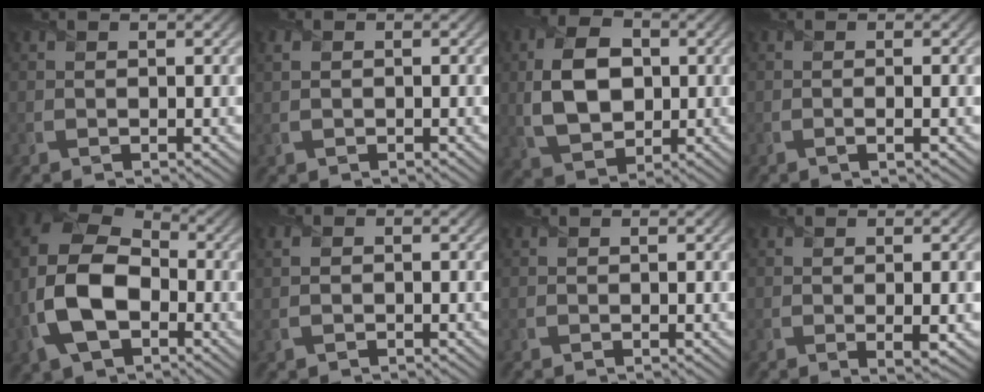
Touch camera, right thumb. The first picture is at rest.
{"total": 1.6, "force": [0.2, 1.2, 1.0], "torque": [-0.024, 0.001, 0.006]}
{"total": 9.3, "force": [0.4, 6.3, 6.9], "torque": [-0.152, -0.002, 0.005]}
{"total": 1.2, "force": [-0.3, 0.0, 1.2], "torque": [-0.018, 0.001, -0.009]}
{"total": 15.6, "force": [-2.9, 10.3, 11.3], "torque": [-0.262, -0.020, -0.055]}
{"total": 1.6, "force": [-0.2, 1.1, 1.1], "torque": [-0.028, 0.002, 0.000]}
{"total": 0.0}
{"total": 2.3, "force": [-0.2, 0.3, 2.3], "torque": [-0.042, -0.002, -0.002]}